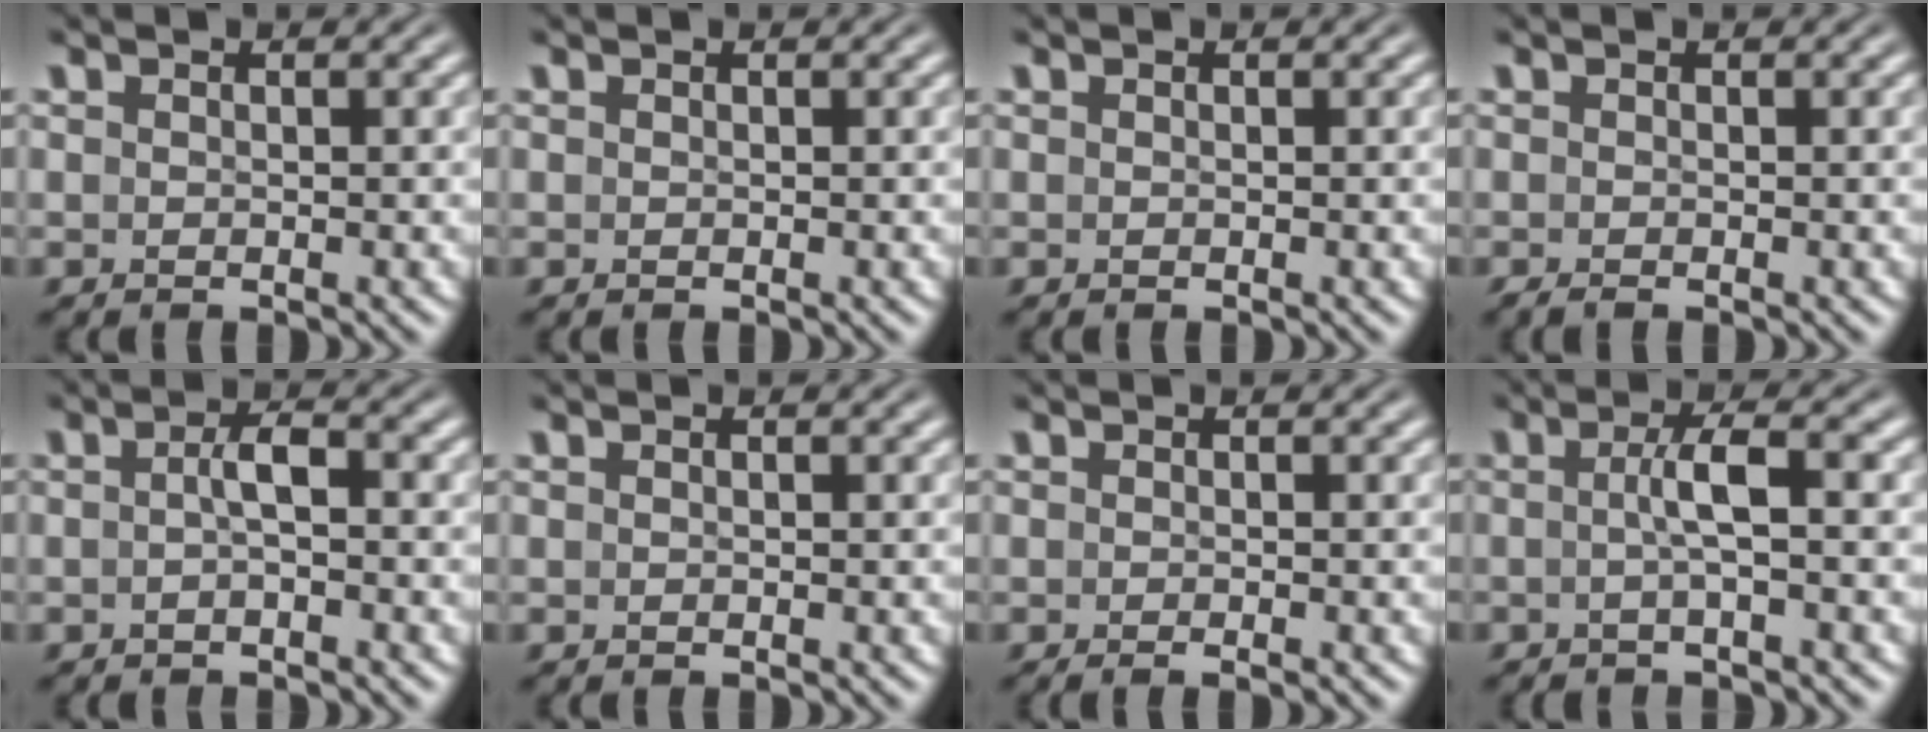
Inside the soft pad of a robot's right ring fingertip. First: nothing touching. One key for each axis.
{"total": 0.0}
{"total": 0.0}
{"total": 0.7, "fx": -0.7, "fy": -0.1, "fz": 0.2, "tx": -0.001, "ty": -0.004, "tz": -0.010}
{"total": 1.7, "fx": -0.6, "fy": 0.0, "fz": 1.6, "tx": -0.027, "ty": 0.003, "tz": -0.011}
{"total": 0.0}
{"total": 1.0, "fx": -0.9, "fy": -0.1, "fz": 0.5, "tx": -0.004, "ty": 0.000, "tz": -0.014}
{"total": 2.6, "fx": -0.8, "fy": -0.5, "fz": 2.5, "tx": -0.052, "ty": 0.000, "tz": -0.011}